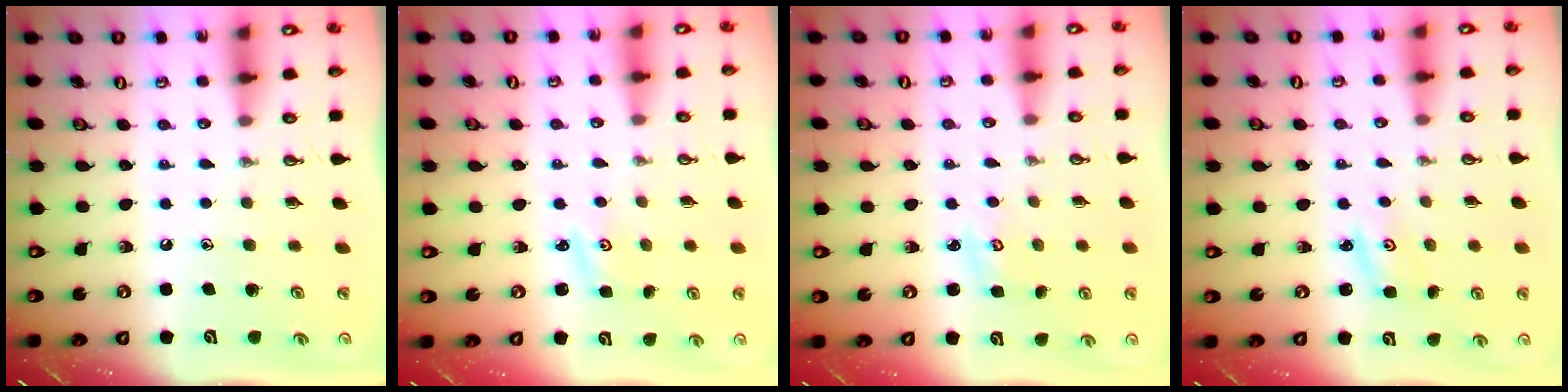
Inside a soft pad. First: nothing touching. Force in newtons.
{"total": 1.1, "press": 1.1, "slide": 0.3}
{"total": 2.7, "press": 2.7, "slide": 0.3}
{"total": 1.8, "press": 1.8, "slide": 0.3}